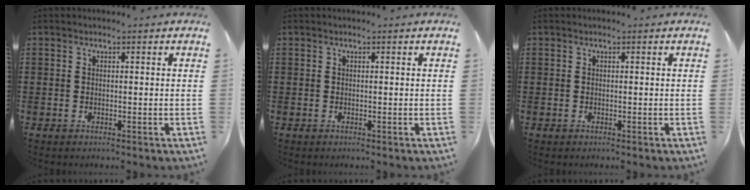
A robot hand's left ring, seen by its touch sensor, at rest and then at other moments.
{"total": 0.0}
{"total": 0.0}